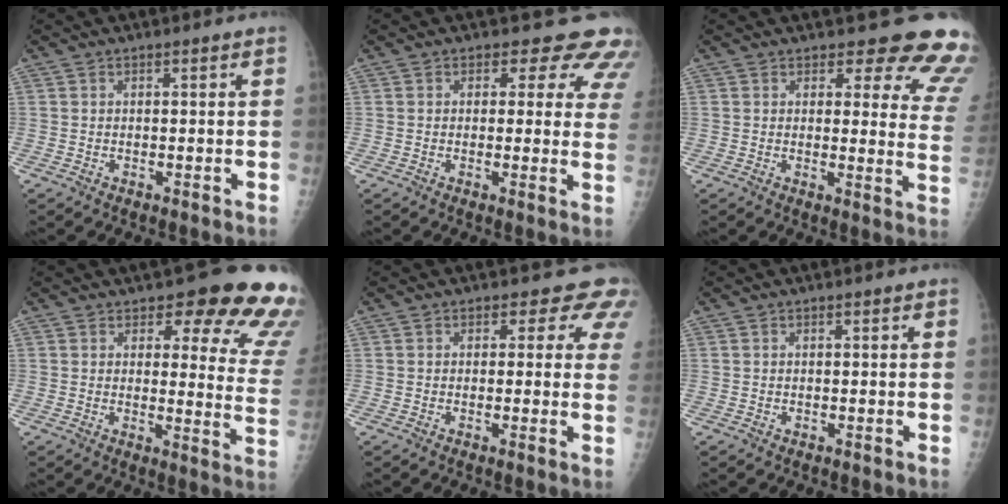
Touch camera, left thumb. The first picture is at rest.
{"total": 9.2, "force": [7.1, 5.0, 3.2], "torque": [0.019, -0.027, 0.052]}
{"total": 14.1, "force": [12.9, 4.5, 3.7], "torque": [0.018, -0.108, 0.111]}
{"total": 16.8, "force": [12.7, 5.8, 9.2], "torque": [-0.050, -0.080, 0.123]}
{"total": 5.6, "force": [3.9, 3.6, 1.9], "torque": [0.018, -0.014, 0.022]}
{"total": 0.0}